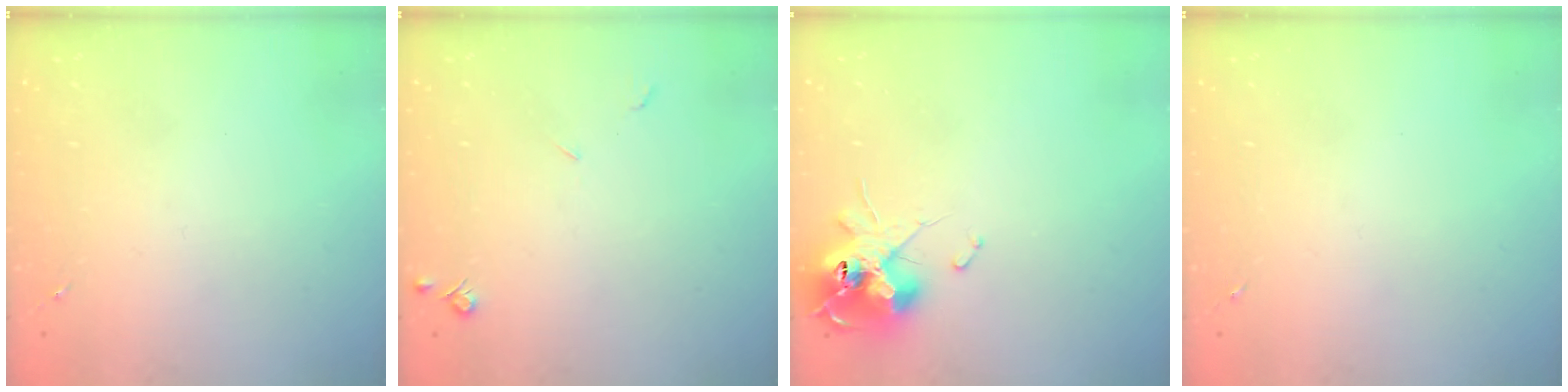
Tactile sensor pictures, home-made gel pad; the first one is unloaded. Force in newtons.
{"total": 4.2, "press": 4.2, "slide": 0.7}
{"total": 13.8, "press": 13.8, "slide": 1.5}
{"total": 0.0}